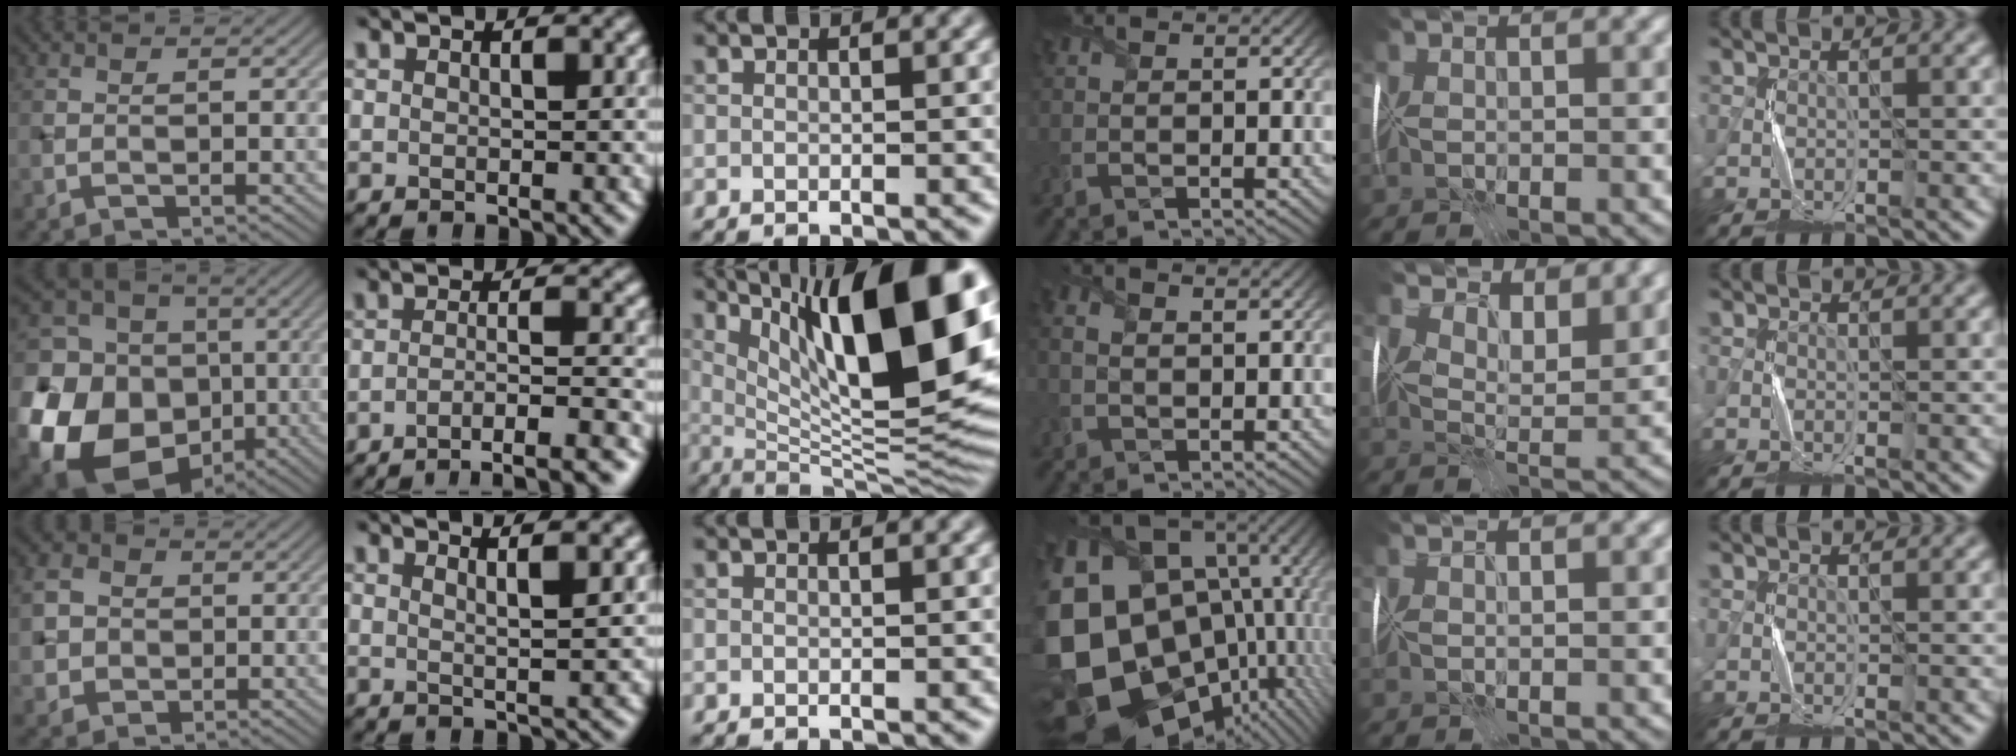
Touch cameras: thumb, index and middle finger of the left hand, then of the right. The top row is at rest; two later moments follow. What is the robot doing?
{"motion": "fold", "object": "memory foam"}